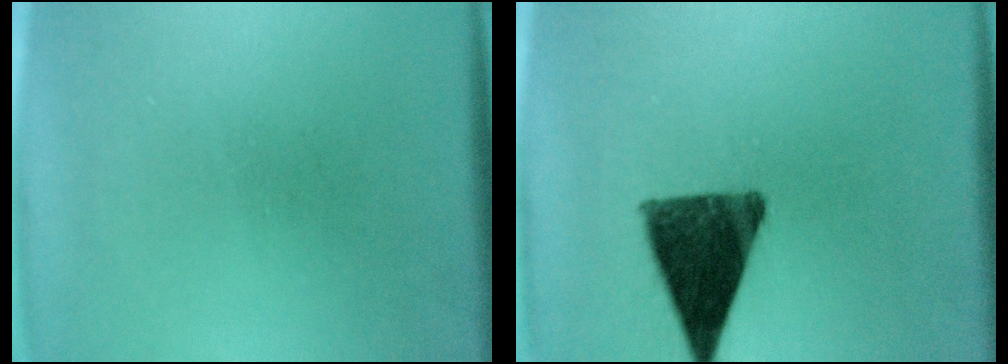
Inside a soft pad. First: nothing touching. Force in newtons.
{"total": 12.2}